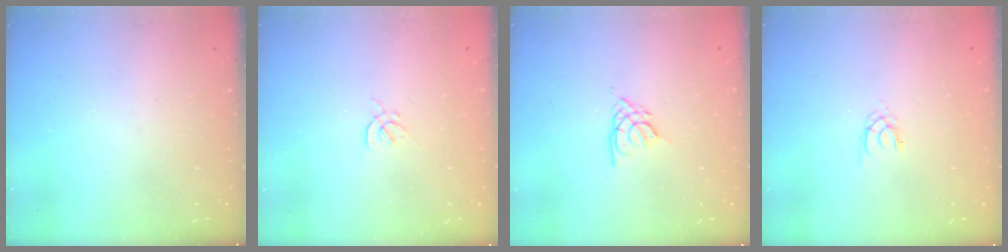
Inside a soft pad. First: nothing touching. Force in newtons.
{"total": 1.6, "press": 1.5, "slide": 0.6}
{"total": 2.6, "press": 2.6, "slide": 0.6}
{"total": 1.3, "press": 1.2, "slide": 0.3}